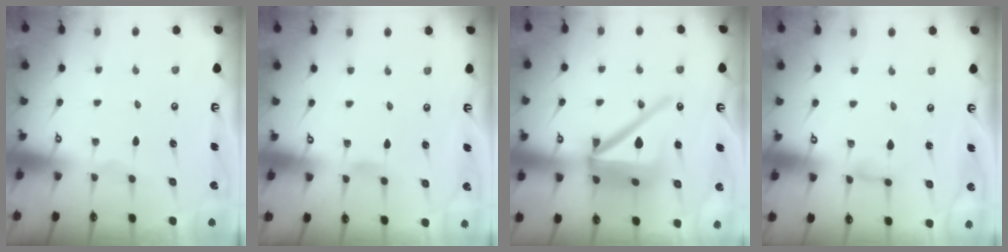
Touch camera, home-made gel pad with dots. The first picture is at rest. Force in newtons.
{"total": 2.5, "press": 2.5, "slide": 0.2}
{"total": 18.5, "press": 18.3, "slide": 2.4}
{"total": 4.2, "press": 4.2, "slide": 0.3}